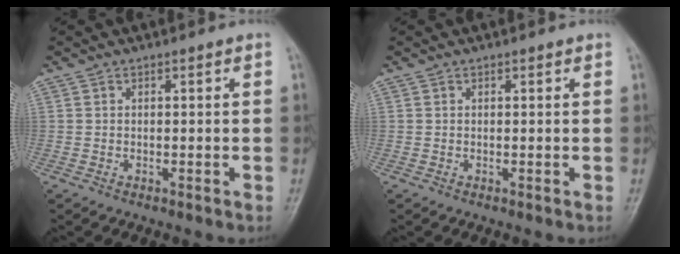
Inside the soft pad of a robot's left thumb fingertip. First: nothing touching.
{"total": 0.0}